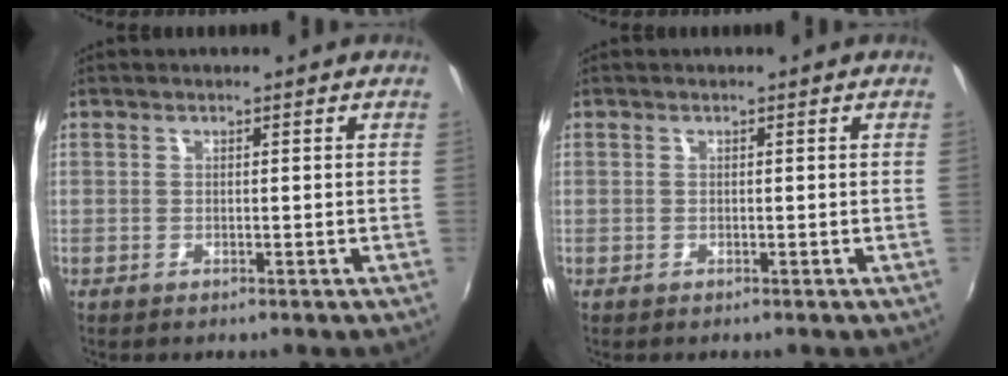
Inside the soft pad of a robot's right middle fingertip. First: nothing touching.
{"total": 0.0}